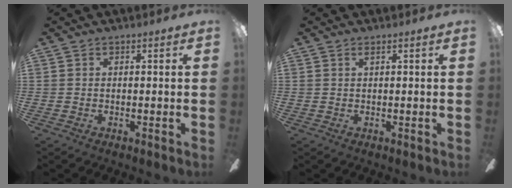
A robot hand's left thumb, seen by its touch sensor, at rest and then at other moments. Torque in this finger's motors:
{"motor_torque": [-0.08, 0.04, -0.21, 0.06, 0.00]}